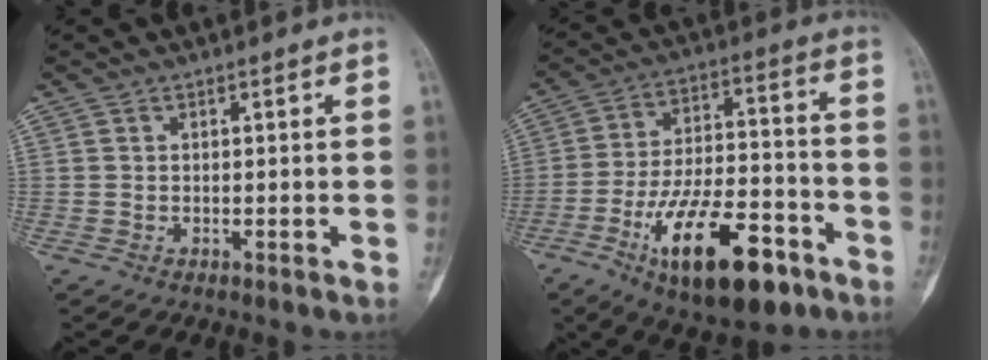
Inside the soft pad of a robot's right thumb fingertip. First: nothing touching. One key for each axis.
{"total": 20.6, "fx": -10.4, "fy": 8.4, "fz": 15.6, "tx": -0.257, "ty": 0.057, "tz": -0.161}